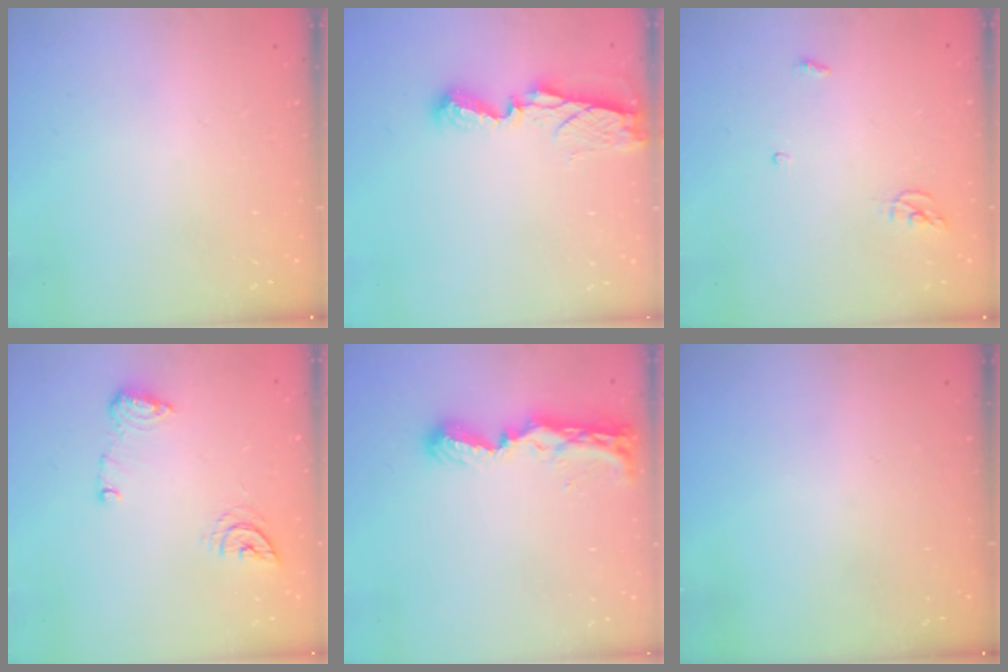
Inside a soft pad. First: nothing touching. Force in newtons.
{"total": 7.1, "press": 7.1, "slide": 0.2}
{"total": 3.6, "press": 3.6, "slide": 0.3}
{"total": 8.9, "press": 8.9, "slide": 0.5}
{"total": 8.3, "press": 8.3, "slide": 0.6}
{"total": 0.0}